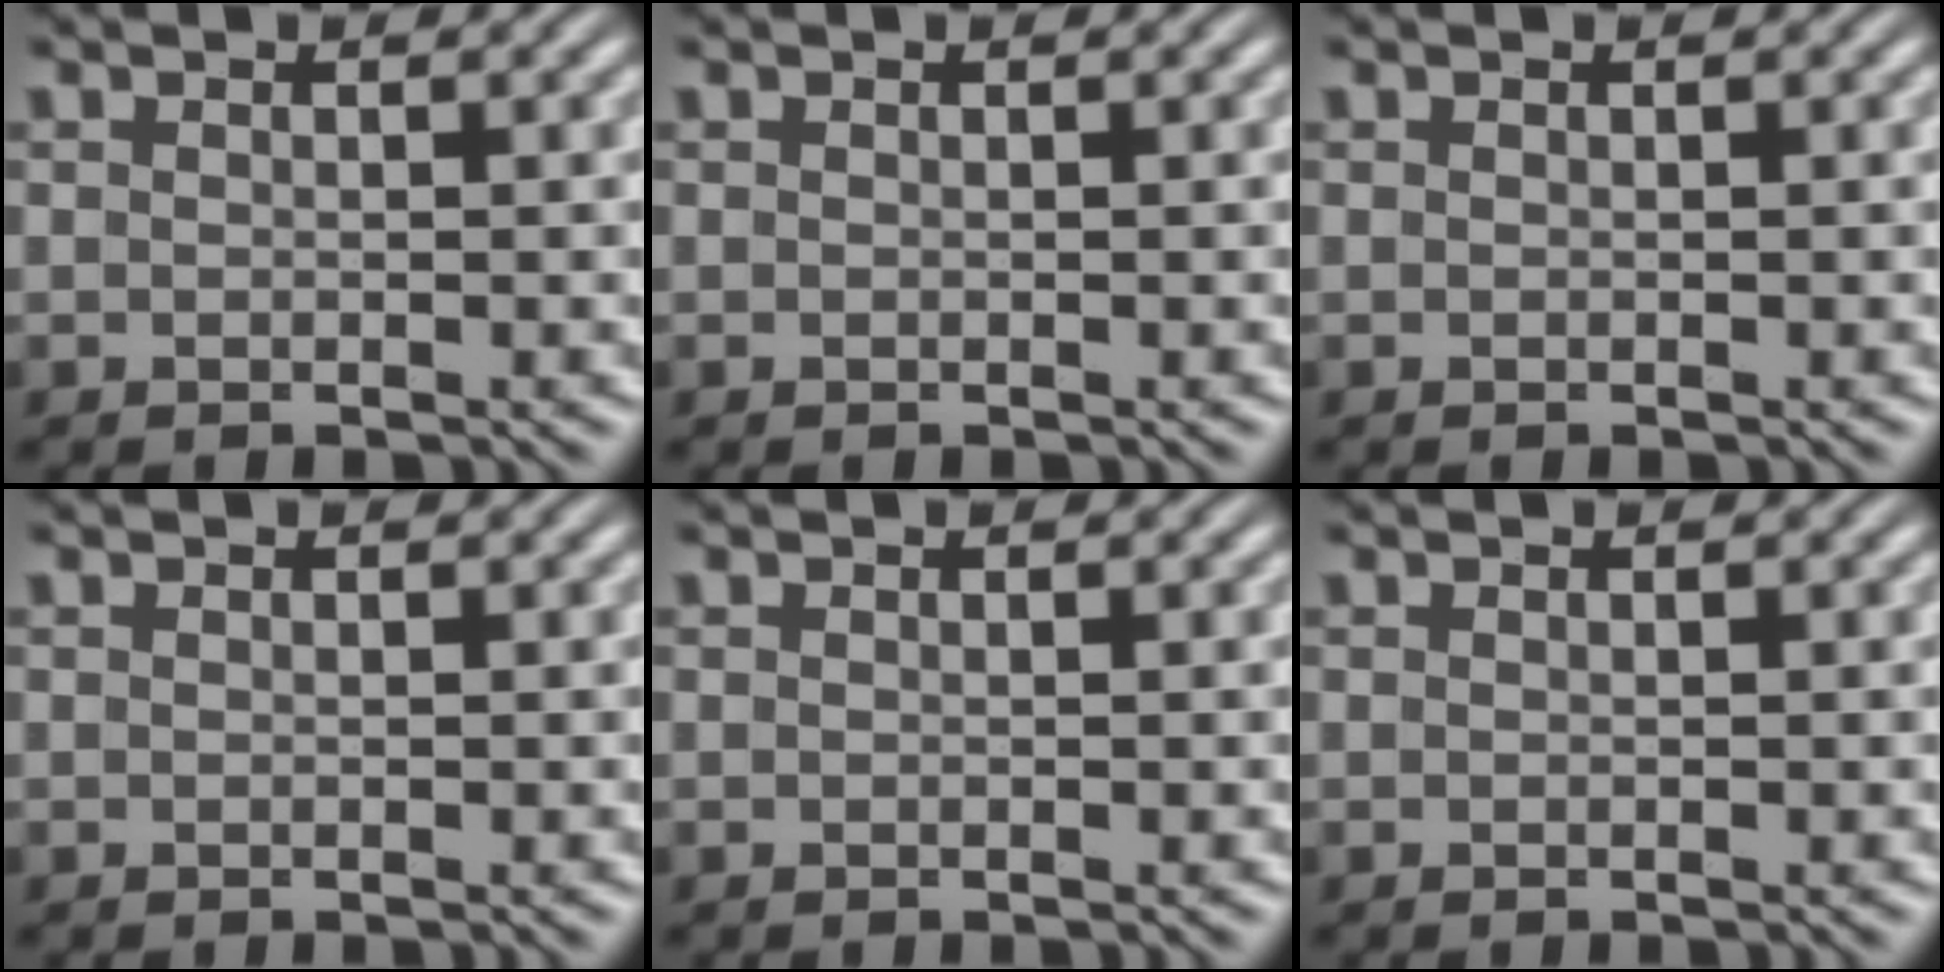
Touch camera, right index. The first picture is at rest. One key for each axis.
{"total": 0.0}
{"total": 0.0}
{"total": 0.0}
{"total": 0.0}
{"total": 0.0}